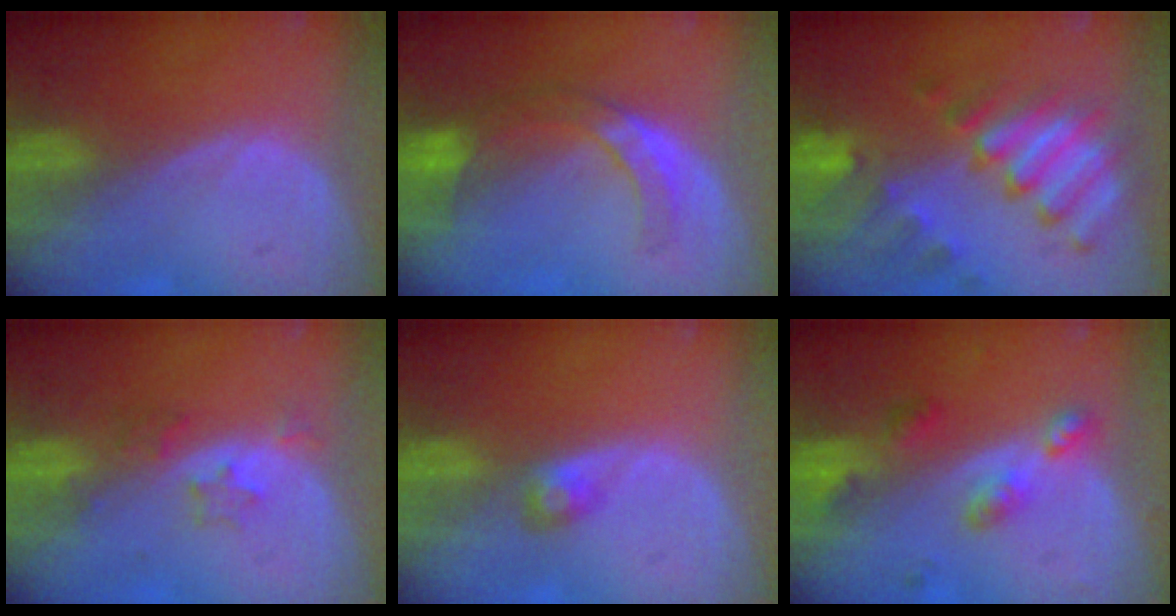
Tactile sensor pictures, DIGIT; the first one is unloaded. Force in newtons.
{"total": 7.3, "press": 6.4, "slide": 3.4}
{"total": 10.8, "press": 9.3, "slide": 5.6}
{"total": 3.5, "press": 3.2, "slide": 1.3}
{"total": 2.1, "press": 2.1, "slide": 0.2}
{"total": 5.1, "press": 5.1, "slide": 0.4}